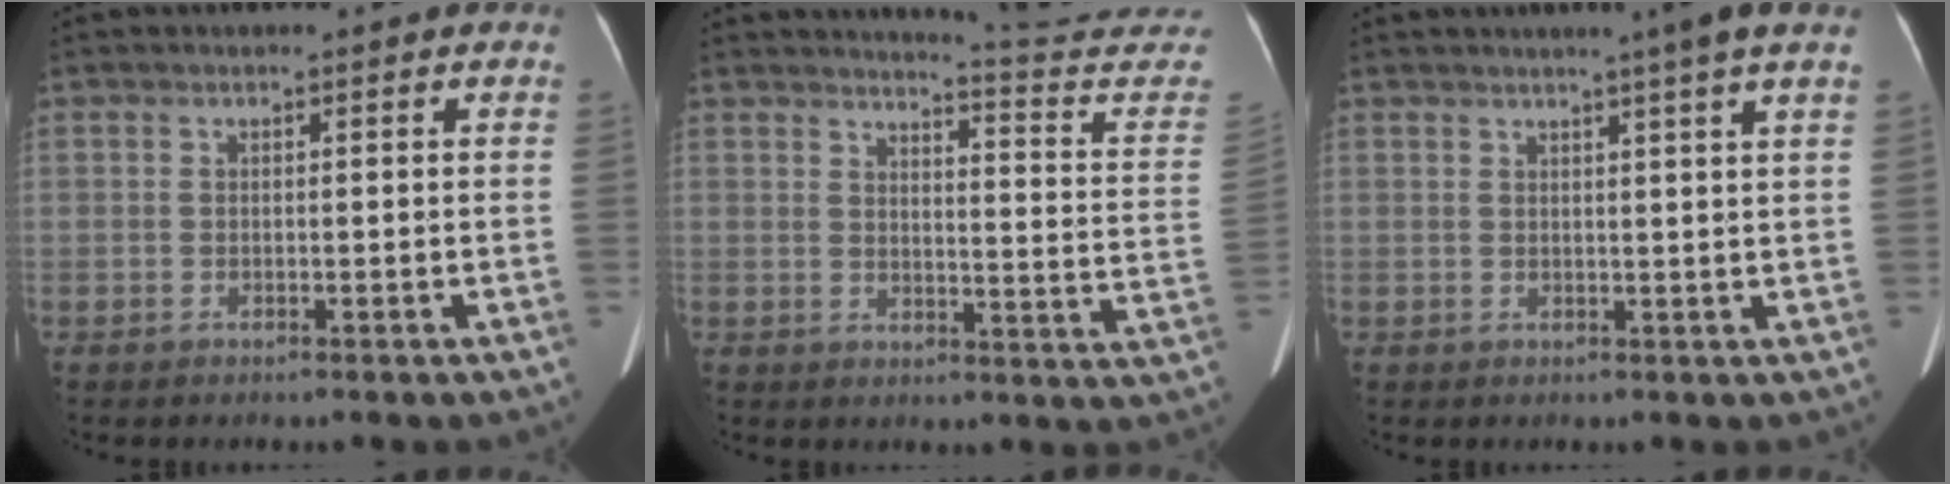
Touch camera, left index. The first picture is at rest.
{"total": 17.0, "force": [16.8, -2.2, 2.0], "torque": [-0.029, -0.150, 0.177]}
{"total": 5.0, "force": [3.6, -1.4, 3.2], "torque": [-0.046, 0.001, 0.042]}